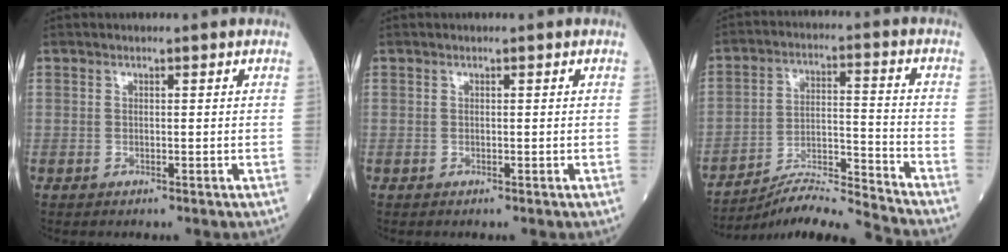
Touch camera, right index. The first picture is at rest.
{"total": 0.0}
{"total": 11.1, "force": [-10.7, -2.7, 1.8], "torque": [-0.028, 0.016, -0.192]}